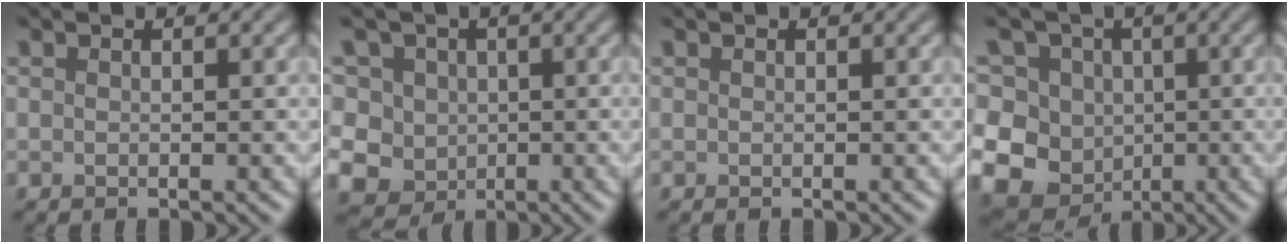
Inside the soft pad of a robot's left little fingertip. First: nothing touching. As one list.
[{"total": 11.2, "force": [2.4, 9.8, 4.8], "torque": [-0.103, 0.041, 0.007]}, {"total": 0.0}, {"total": 17.4, "force": [-0.2, 15.7, 7.4], "torque": [-0.168, 0.006, -0.030]}]